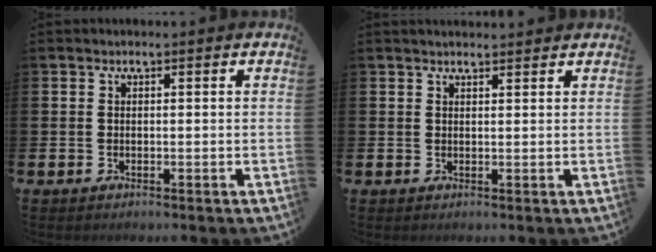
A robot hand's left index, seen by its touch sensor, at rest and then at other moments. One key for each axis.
{"total": 1.4, "fx": 1.4, "fy": 0.3, "fz": 0.1, "tx": 0.011, "ty": -0.007, "tz": 0.021}